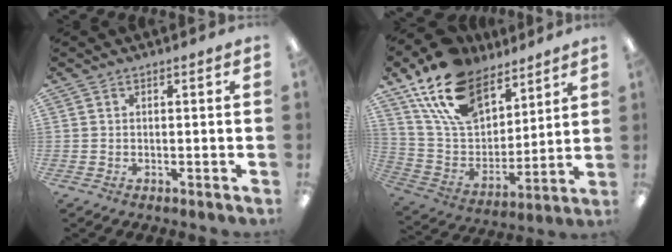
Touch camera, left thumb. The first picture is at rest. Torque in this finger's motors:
{"motor_torque": [1.14, 1.16, 1.37, -1.40, 0.16]}